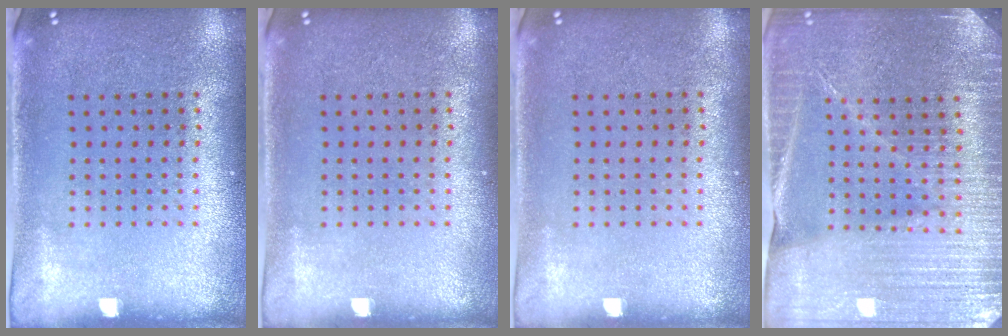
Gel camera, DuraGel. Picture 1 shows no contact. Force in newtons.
{"total": 0.0}
{"total": 0.0}
{"total": 4.3, "press": 4.0, "slide": 1.6}